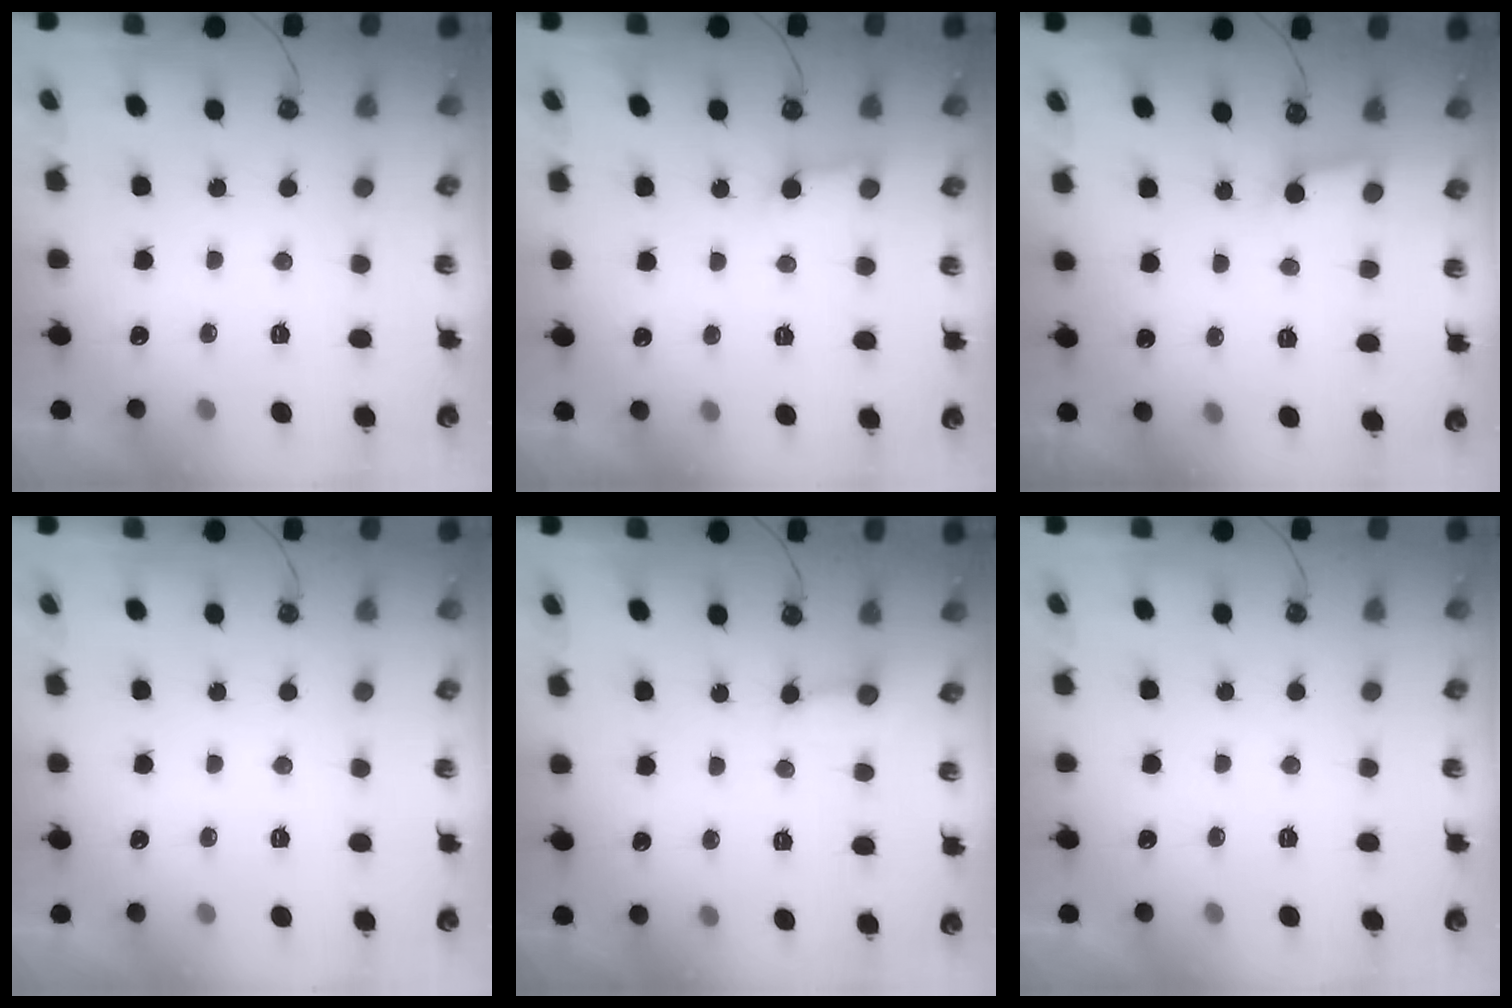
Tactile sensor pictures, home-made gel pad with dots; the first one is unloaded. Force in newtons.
{"total": 4.7, "press": 4.7, "slide": 0.4}
{"total": 3.0, "press": 3.0, "slide": 0.2}
{"total": 0.0}
{"total": 3.0, "press": 3.0, "slide": 0.3}
{"total": 0.0}